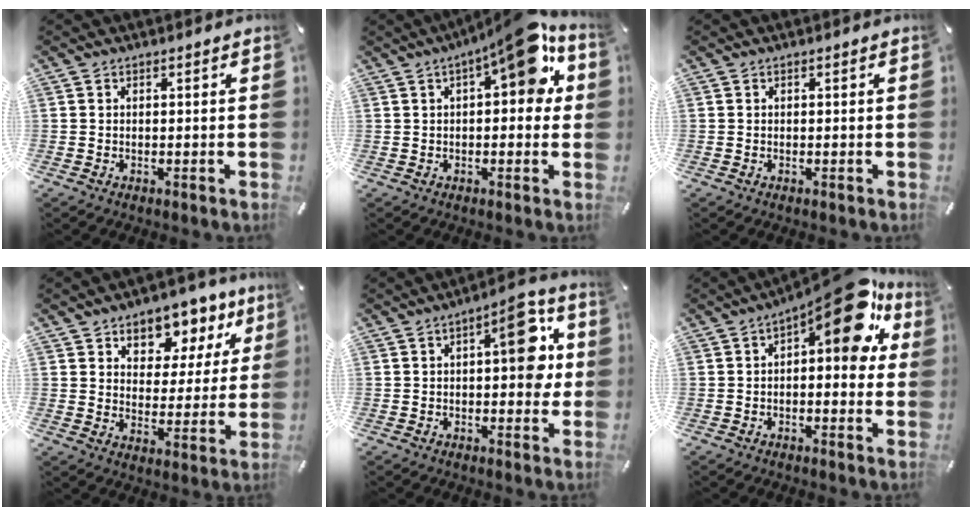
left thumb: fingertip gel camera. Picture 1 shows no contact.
{"total": 11.9, "force": [5.0, 4.4, 10.0], "torque": [-0.121, -0.033, 0.074]}
{"total": 0.0}
{"total": 9.0, "force": [5.8, 6.2, 2.9], "torque": [-0.031, -0.050, 0.097]}
{"total": 12.2, "force": [2.1, 5.3, 10.7], "torque": [-0.122, -0.011, 0.026]}
{"total": 15.3, "force": [7.2, 6.3, 12.0], "torque": [-0.152, -0.053, 0.112]}